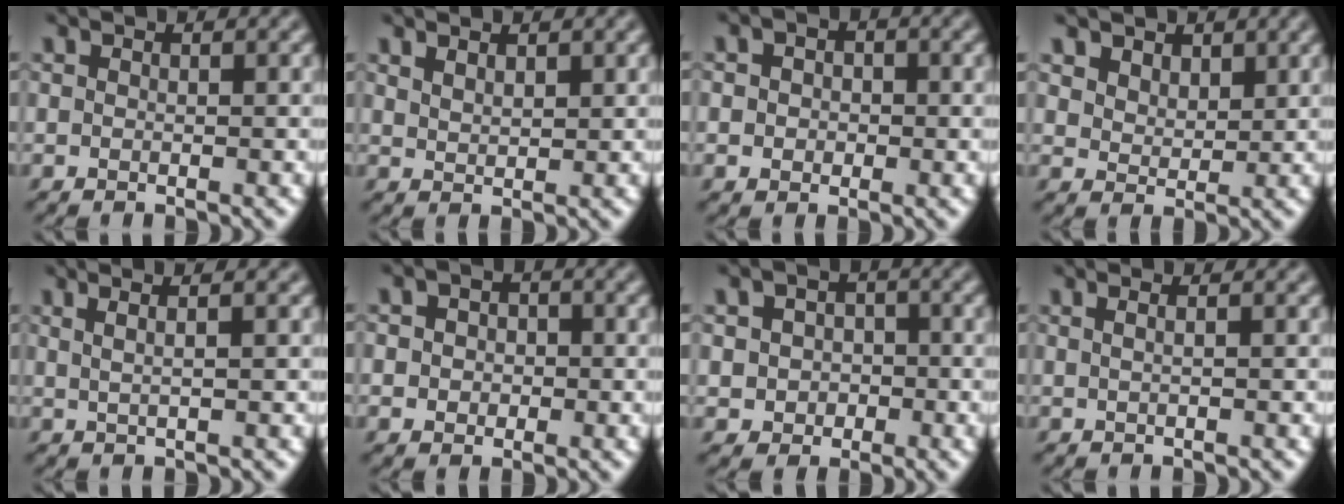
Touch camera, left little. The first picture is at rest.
{"total": 1.4, "force": [1.1, 0.5, 0.7], "torque": [-0.020, -0.001, 0.024]}
{"total": 3.4, "force": [0.5, 2.7, 2.0], "torque": [-0.025, 0.019, -0.022]}
{"total": 3.4, "force": [2.3, 2.1, 1.3], "torque": [-0.052, -0.012, 0.050]}
{"total": 3.2, "force": [1.6, 1.1, 2.5], "torque": [-0.018, 0.014, -0.003]}
{"total": 4.1, "force": [0.6, 3.3, 2.4], "torque": [-0.030, 0.023, -0.022]}
{"total": 3.7, "force": [-0.2, 3.2, 1.8], "torque": [-0.019, 0.016, -0.022]}
{"total": 0.7, "force": [0.3, 0.0, 0.7], "torque": [-0.013, 0.000, 0.002]}